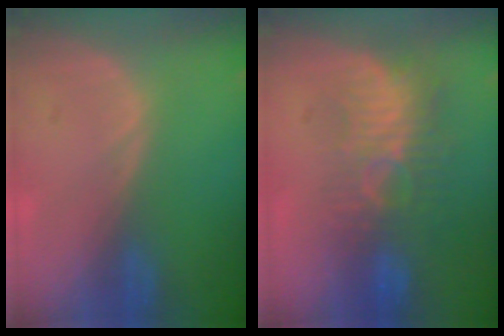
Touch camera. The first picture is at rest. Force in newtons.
{"total": 9.0, "press": 8.2, "slide": 3.8}